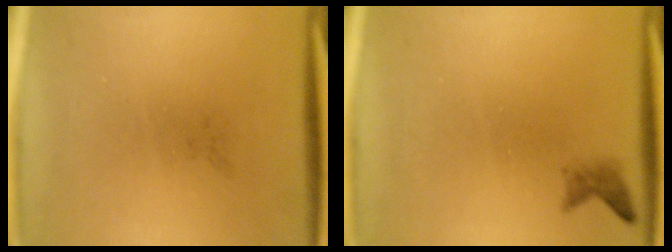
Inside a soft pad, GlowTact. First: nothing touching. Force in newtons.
{"total": 1.3}